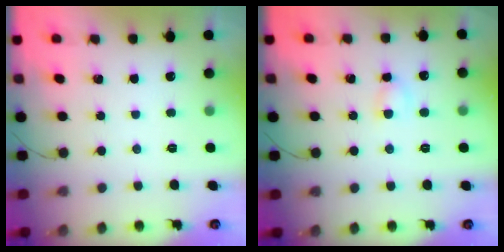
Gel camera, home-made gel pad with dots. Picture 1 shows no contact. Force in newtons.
{"total": 3.6, "press": 3.4, "slide": 1.1}